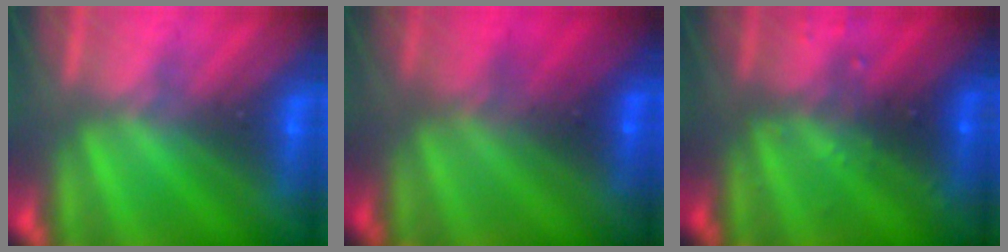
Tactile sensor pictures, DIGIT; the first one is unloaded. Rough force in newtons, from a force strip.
{"total": 2.9}
{"total": 2.9}